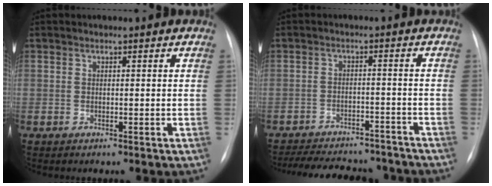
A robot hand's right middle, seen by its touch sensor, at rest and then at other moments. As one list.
[{"total": 17.4, "force": [-15.5, 5.1, 6.0], "torque": [-0.137, -0.004, -0.209]}]